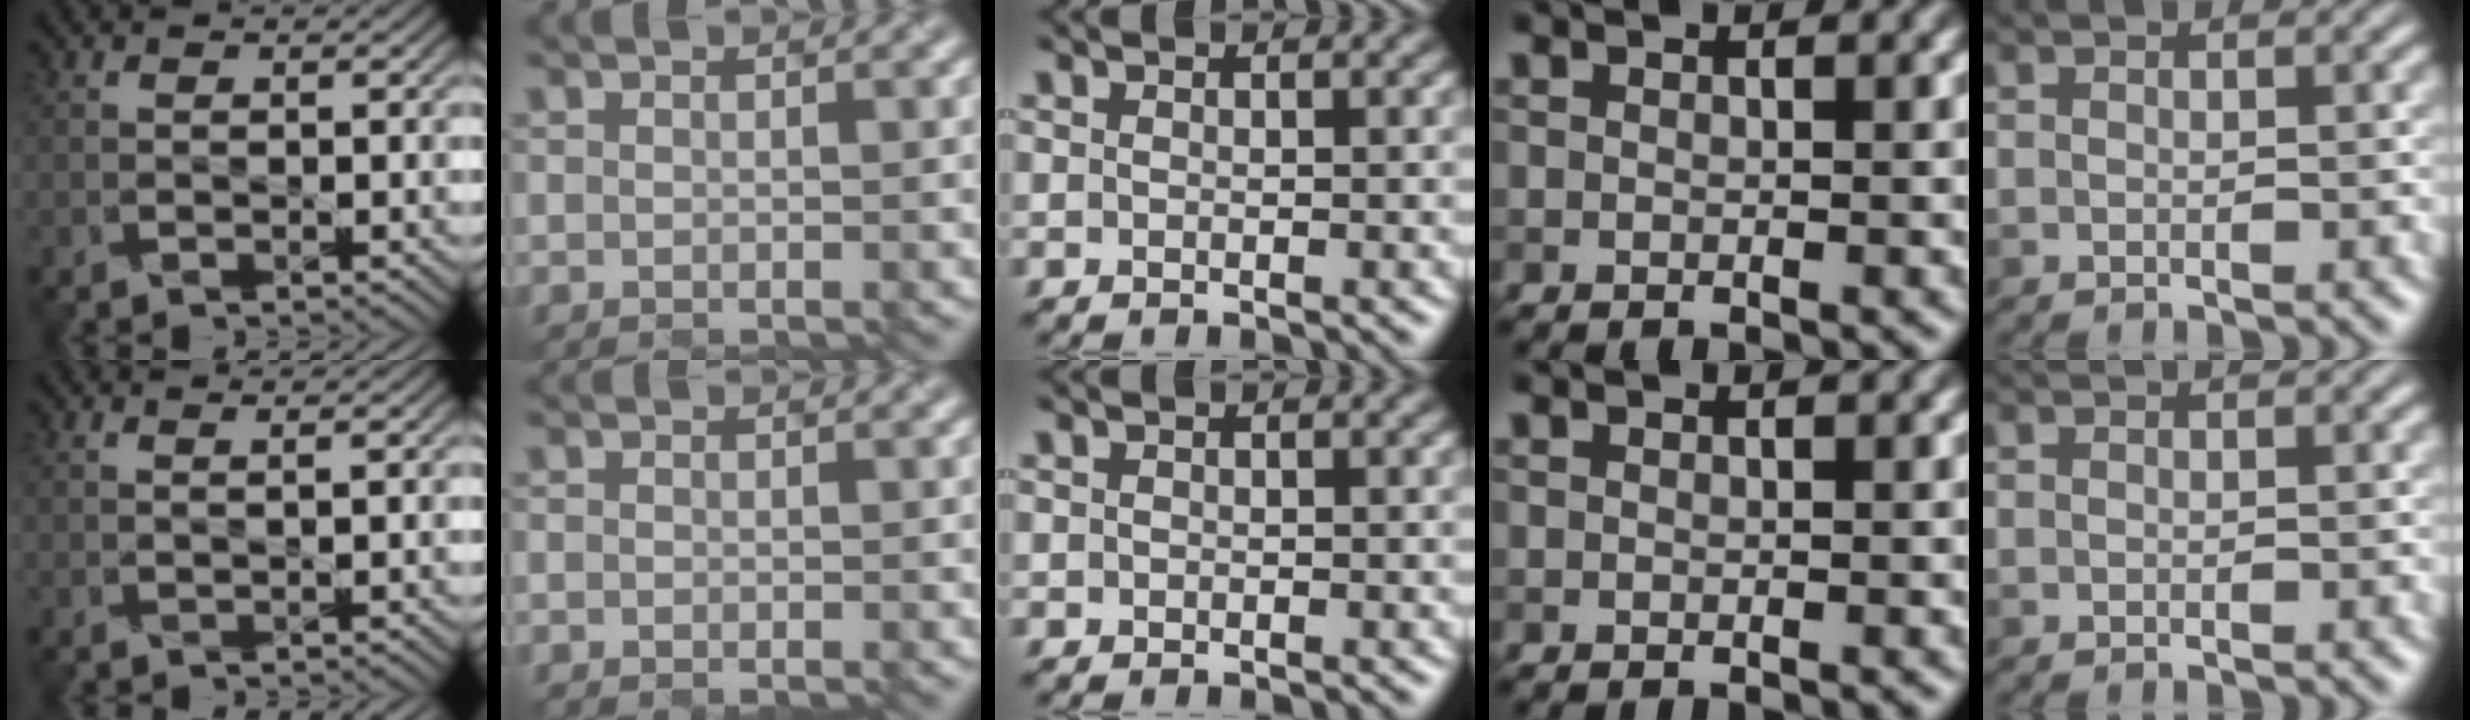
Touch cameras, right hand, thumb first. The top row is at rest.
{"thumb": {"total": 1.5, "force": [1.1, -0.9, -0.2], "torque": [0.002, 0.006, 0.024]}, "index": {"total": 0.9, "force": [-0.6, -0.4, -0.5], "torque": [0.002, 0.002, -0.003]}}